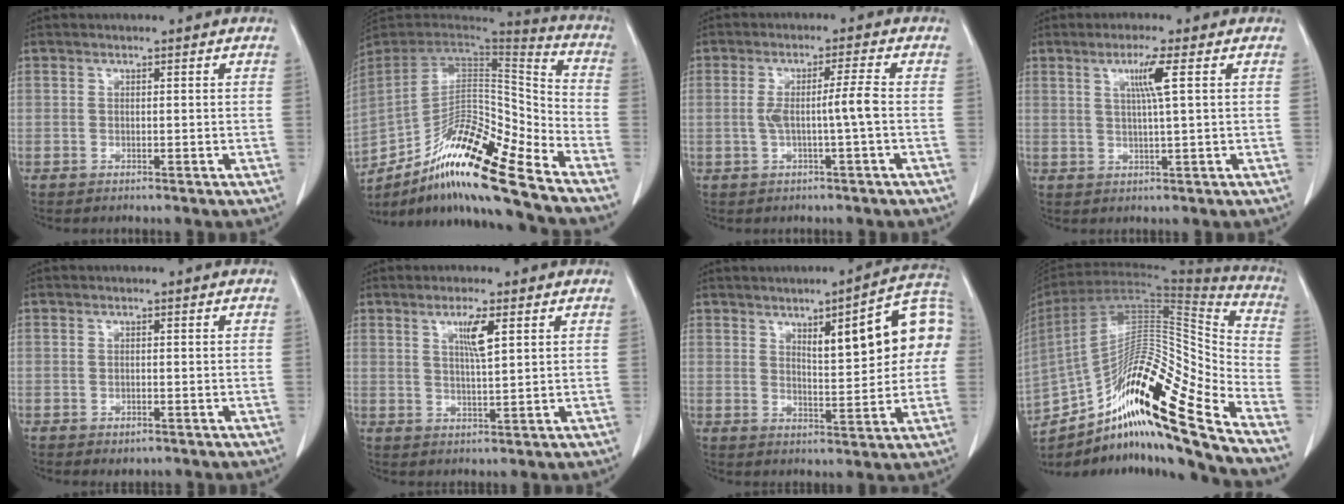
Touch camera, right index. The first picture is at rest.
{"total": 20.1, "force": [-14.2, 1.8, 14.1], "torque": [-0.256, -0.009, -0.255]}
{"total": 4.6, "force": [-0.6, -0.7, 4.5], "torque": [-0.083, 0.007, -0.006]}
{"total": 4.3, "force": [1.4, -0.8, 4.0], "torque": [-0.076, -0.003, 0.028]}
{"total": 1.2, "force": [-0.7, 0.6, 0.8], "torque": [-0.011, -0.001, -0.002]}
{"total": 4.2, "force": [1.8, 0.1, 3.8], "torque": [-0.068, -0.004, 0.033]}
{"total": 13.0, "force": [3.0, 2.6, 12.3], "torque": [-0.164, 0.028, 0.040]}
{"total": 27.0, "force": [-17.8, 2.4, 20.2], "torque": [-0.338, 0.001, -0.307]}